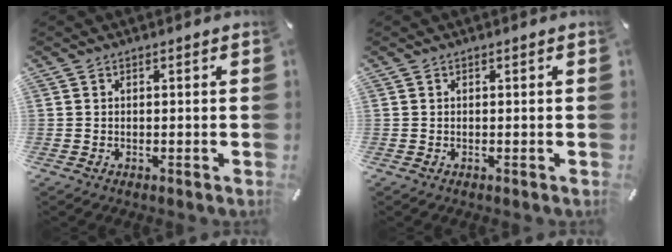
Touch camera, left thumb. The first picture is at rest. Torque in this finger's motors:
{"motor_torque": [0.00, 0.00, 0.00, 0.00, 0.01]}